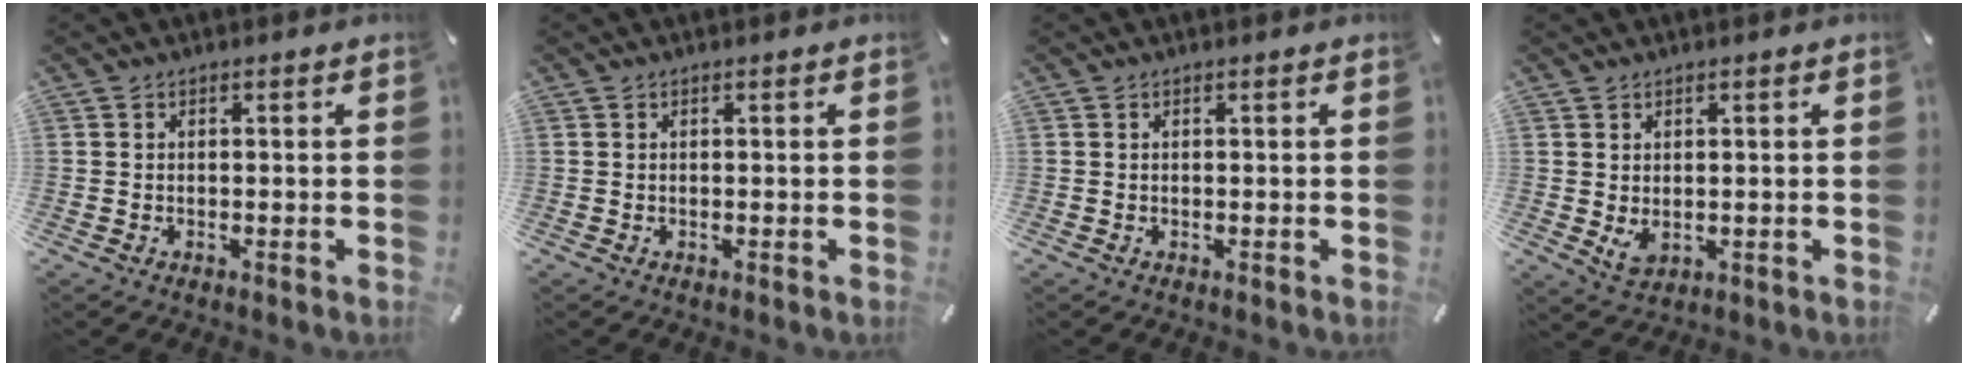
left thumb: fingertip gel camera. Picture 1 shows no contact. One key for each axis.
{"total": 0.0}
{"total": 0.0}
{"total": 3.6, "fx": 0.2, "fy": 2.6, "fz": 2.5, "tx": -0.041, "ty": -0.009, "tz": 0.001}